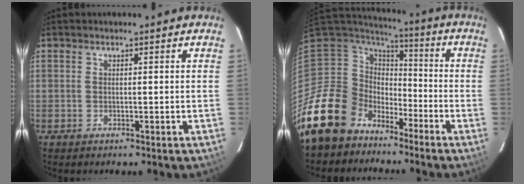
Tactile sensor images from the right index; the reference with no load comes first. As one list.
[{"total": 14.4, "force": [-10.3, 9.8, 2.4], "torque": [-0.079, 0.021, -0.185]}]